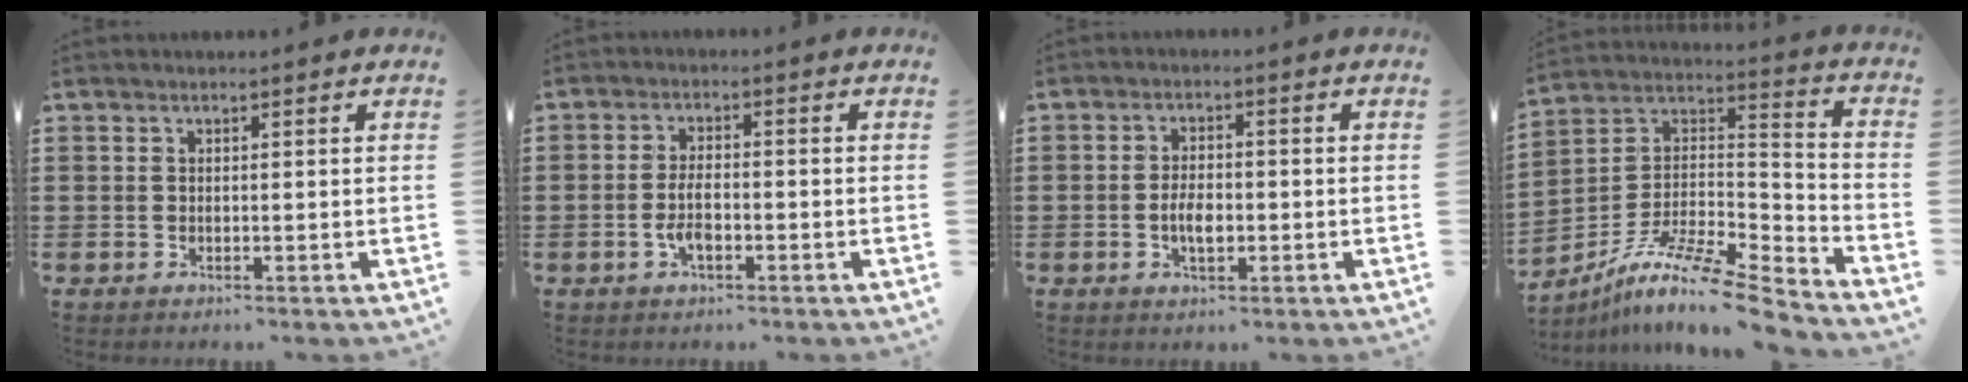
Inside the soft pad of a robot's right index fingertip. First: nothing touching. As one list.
[{"total": 4.0, "force": [-1.3, 1.3, 3.5], "torque": [-0.085, -0.005, -0.030]}, {"total": 3.9, "force": [-0.9, 1.5, 3.4], "torque": [-0.070, -0.003, -0.016]}, {"total": 11.5, "force": [-9.1, 1.2, 7.0], "torque": [-0.125, 0.006, -0.175]}]